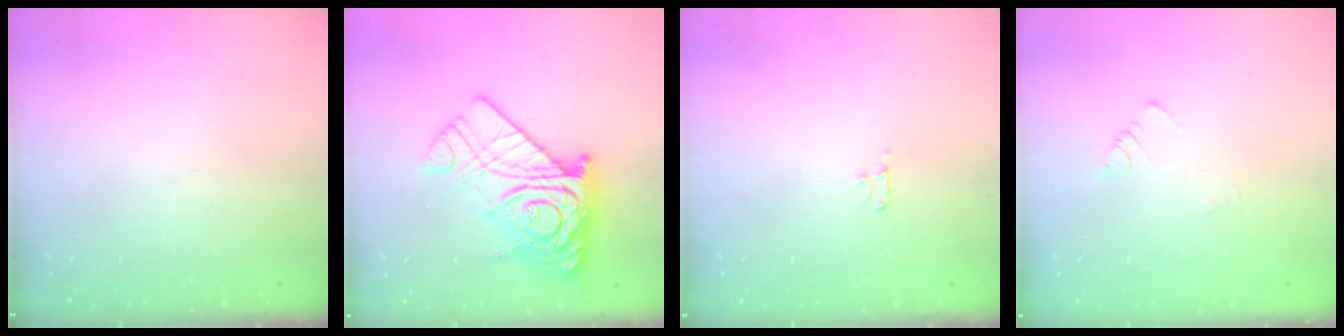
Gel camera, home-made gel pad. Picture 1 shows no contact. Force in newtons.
{"total": 21.4, "press": 21.3, "slide": 2.0}
{"total": 2.5, "press": 2.4, "slide": 0.3}
{"total": 1.1, "press": 1.1, "slide": 0.3}